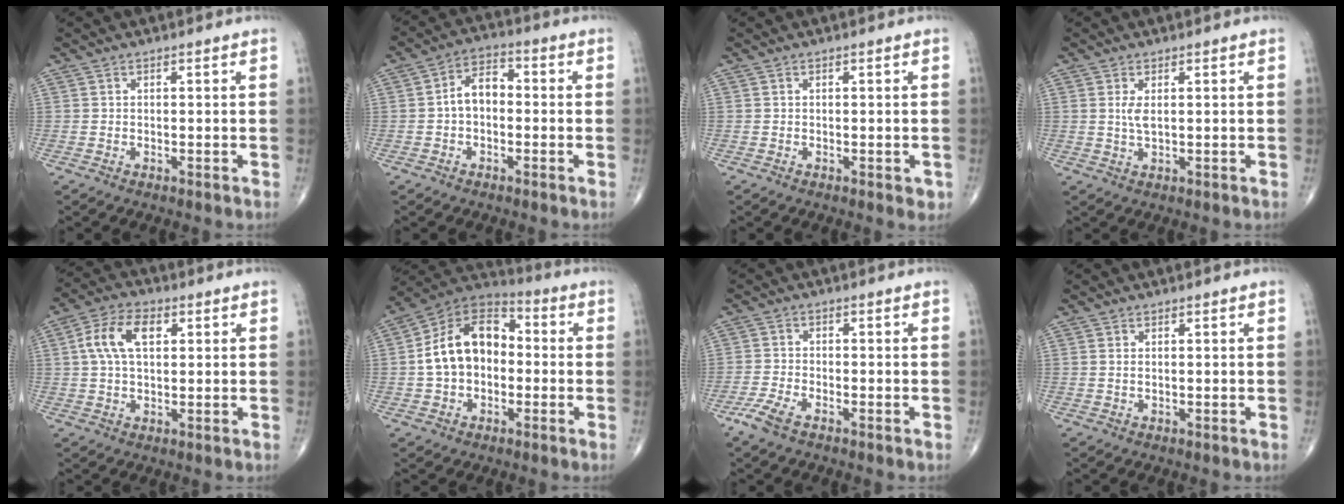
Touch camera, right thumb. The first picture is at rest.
{"total": 6.3, "force": [-0.6, 4.1, 4.7], "torque": [-0.069, 0.025, -0.021]}
{"total": 1.5, "force": [-0.4, 0.8, 1.2], "torque": [-0.005, -0.001, -0.005]}
{"total": 2.3, "force": [0.5, 0.8, 2.1], "torque": [-0.048, -0.004, 0.016]}
{"total": 9.0, "force": [2.2, 5.1, 7.1], "torque": [-0.137, 0.017, 0.038]}
{"total": 14.7, "force": [-0.5, 10.4, 10.3], "torque": [-0.157, 0.040, -0.023]}
{"total": 4.4, "force": [-2.9, 1.5, 2.9], "torque": [-0.074, 0.007, -0.059]}
{"total": 0.6, "force": [0.2, 0.3, 0.5], "torque": [-0.014, 0.003, 0.006]}